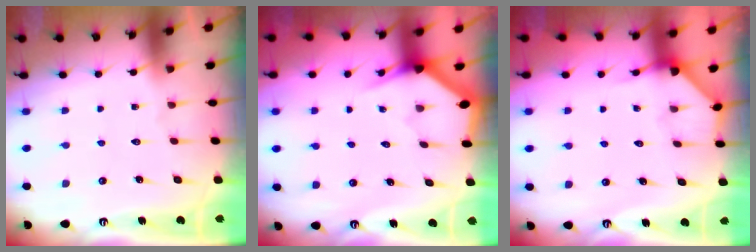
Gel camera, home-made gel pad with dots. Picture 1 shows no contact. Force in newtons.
{"total": 3.0, "press": 3.0, "slide": 0.1}
{"total": 3.6, "press": 3.5, "slide": 0.6}